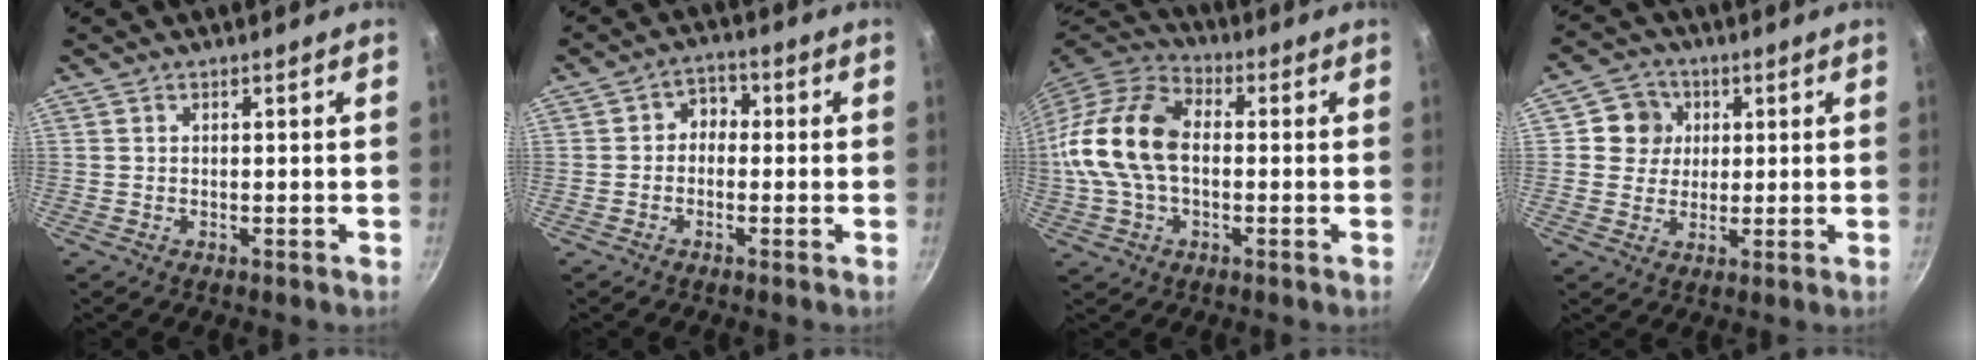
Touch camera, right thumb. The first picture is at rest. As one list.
[{"total": 3.8, "force": [-0.4, 3.1, 2.1], "torque": [-0.008, 0.014, -0.018]}, {"total": 17.8, "force": [0.0, 11.5, 13.6], "torque": [-0.257, 0.038, -0.014]}, {"total": 6.7, "force": [1.6, 6.3, 1.7], "torque": [0.013, 0.004, 0.016]}]